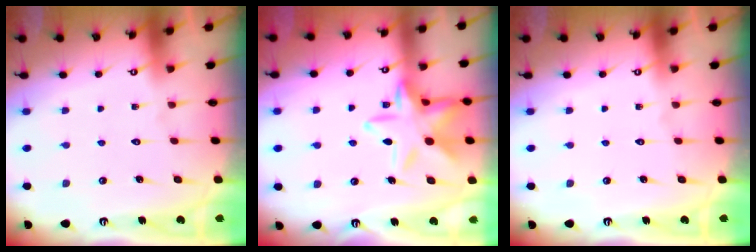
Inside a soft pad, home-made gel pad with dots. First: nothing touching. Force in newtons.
{"total": 15.5, "press": 15.5, "slide": 1.1}
{"total": 0.0}